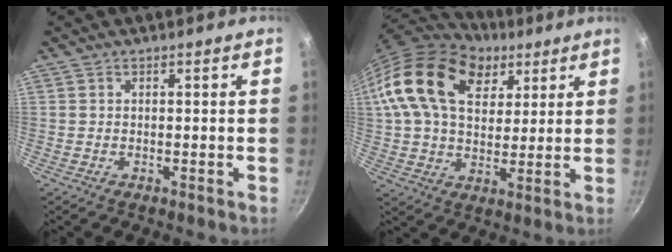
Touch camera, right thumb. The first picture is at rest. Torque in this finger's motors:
{"motor_torque": [-1.49, 2.71, 1.34, -0.34, 0.61]}